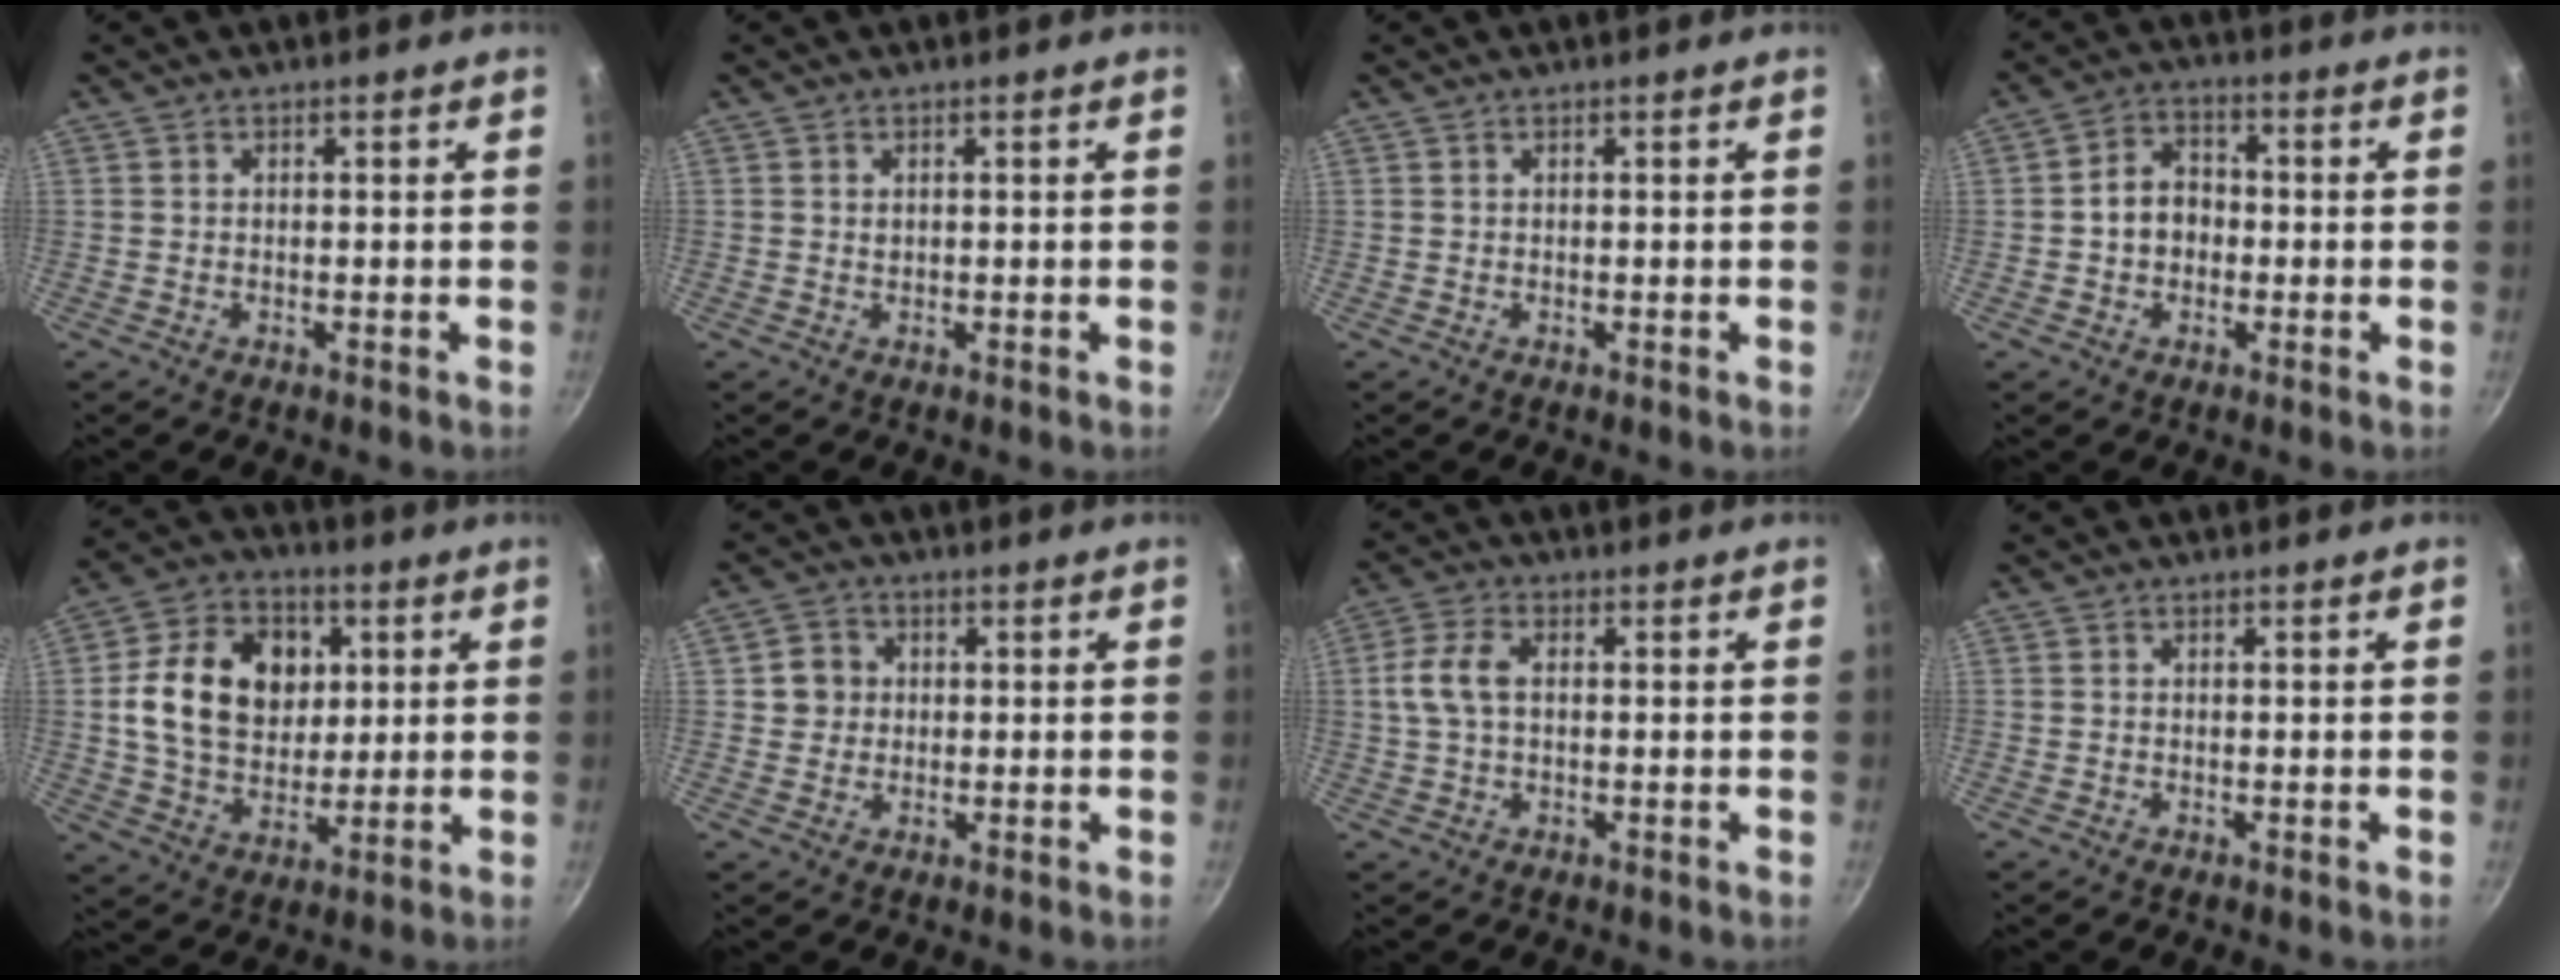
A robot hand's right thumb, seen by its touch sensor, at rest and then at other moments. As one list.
[{"total": 0.7, "force": [0.2, 0.6, 0.3], "torque": [-0.004, 0.000, 0.004]}, {"total": 0.0}, {"total": 7.0, "force": [-0.7, 5.5, 4.2], "torque": [-0.044, 0.019, -0.020]}, {"total": 17.5, "force": [3.2, 13.3, 10.8], "torque": [-0.164, 0.005, 0.051]}, {"total": 4.2, "force": [0.4, 4.0, 1.3], "torque": [0.005, 0.006, -0.001]}, {"total": 6.1, "force": [0.5, 3.7, 4.9], "torque": [-0.104, 0.015, 0.004]}, {"total": 0.0}]